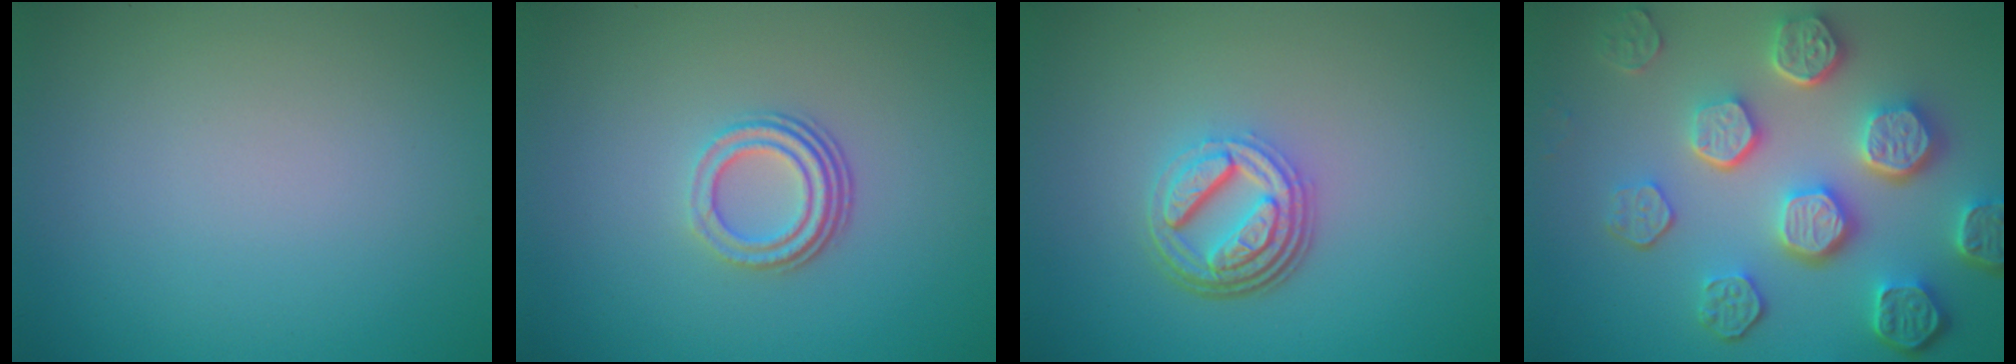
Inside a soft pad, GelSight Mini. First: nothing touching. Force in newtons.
{"total": 3.0, "press": 2.1, "slide": 2.1}
{"total": 4.8, "press": 3.5, "slide": 3.4}
{"total": 8.1, "press": 6.2, "slide": 5.3}